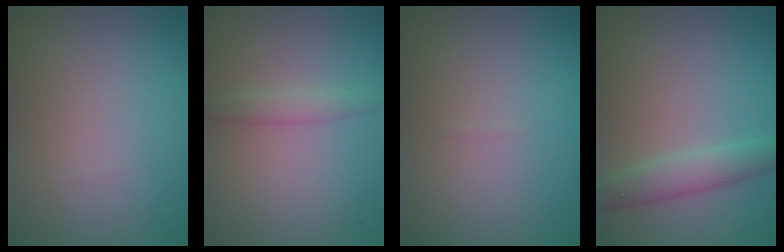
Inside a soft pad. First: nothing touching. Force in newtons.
{"total": 1.4, "press": 1.4, "slide": 0.1}
{"total": 0.0}
{"total": 3.1, "press": 3.1, "slide": 0.2}